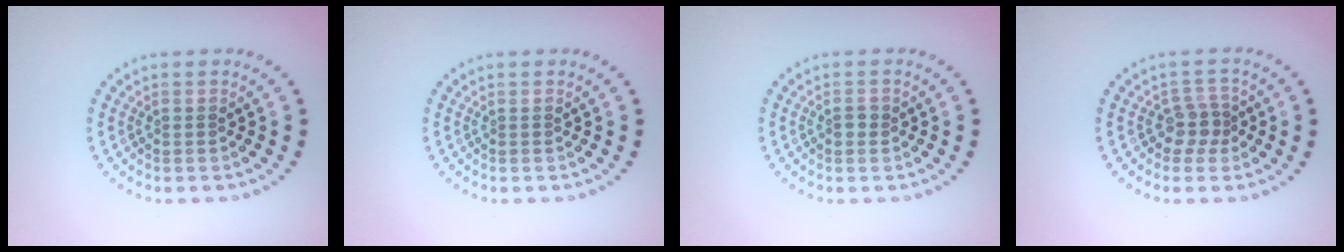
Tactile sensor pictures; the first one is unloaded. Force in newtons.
{"total": 0.0}
{"total": 1.1, "press": 1.1, "slide": 0.1}
{"total": 2.2, "press": 1.7, "slide": 1.3}